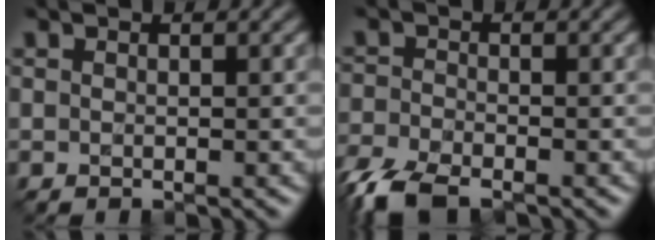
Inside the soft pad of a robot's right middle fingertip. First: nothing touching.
{"total": 6.9, "force": [-5.6, 2.5, 3.2], "torque": [-0.069, -0.033, -0.109]}